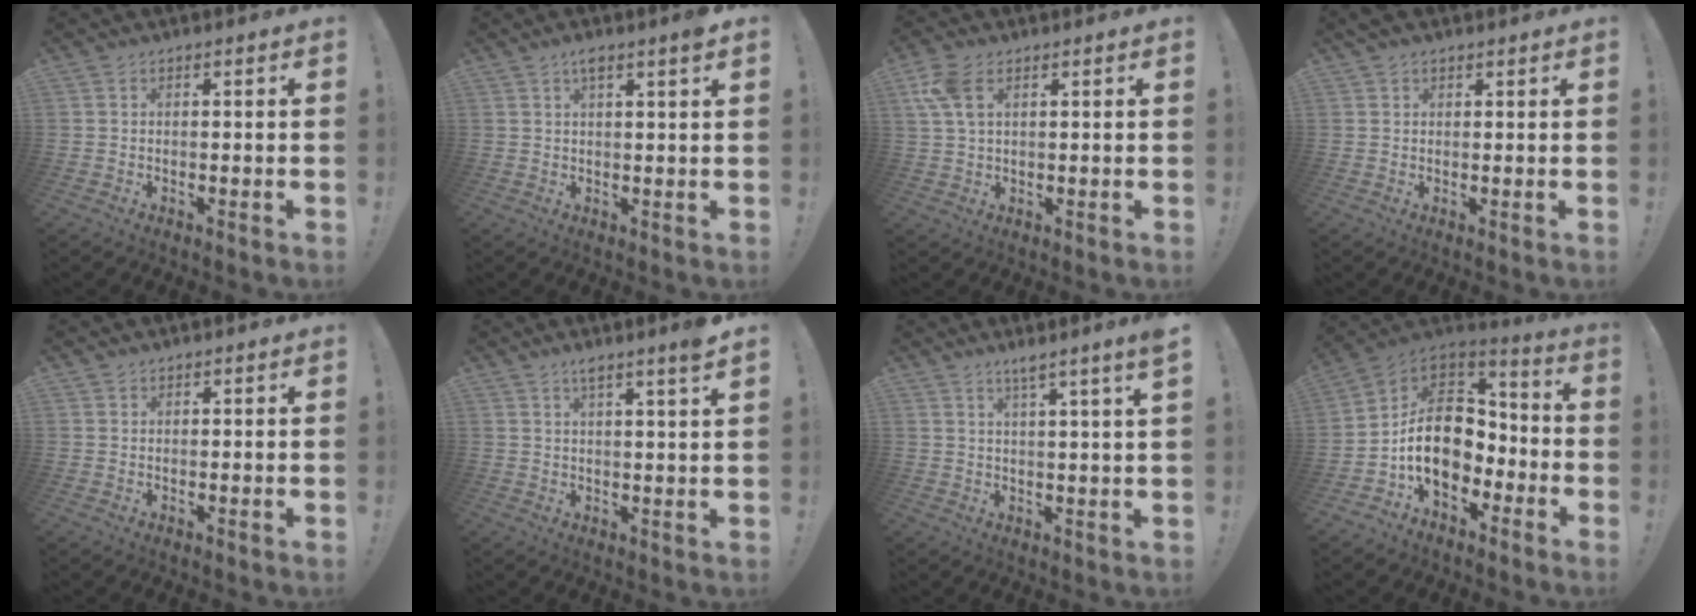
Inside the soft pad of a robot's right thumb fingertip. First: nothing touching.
{"total": 3.5, "force": [2.1, 0.3, 2.8], "torque": [-0.048, -0.005, 0.032]}
{"total": 7.6, "force": [2.9, 3.9, 5.8], "torque": [-0.117, -0.001, 0.057]}
{"total": 2.2, "force": [1.6, 1.4, 0.6], "torque": [-0.004, -0.006, 0.030]}
{"total": 0.9, "force": [0.7, 0.5, 0.0], "torque": [0.006, -0.004, 0.014]}
{"total": 4.8, "force": [3.4, -0.5, 3.4], "torque": [-0.054, -0.019, 0.052]}
{"total": 5.1, "force": [3.3, -1.0, 3.8], "torque": [-0.059, -0.018, 0.050]}
{"total": 18.2, "force": [-2.2, 13.1, 12.5], "torque": [-0.210, 0.014, -0.025]}